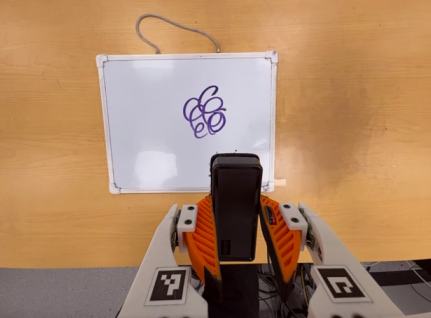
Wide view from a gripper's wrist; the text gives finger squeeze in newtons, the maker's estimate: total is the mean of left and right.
{"total": 4.0, "left": 2.6, "right": 5.4}